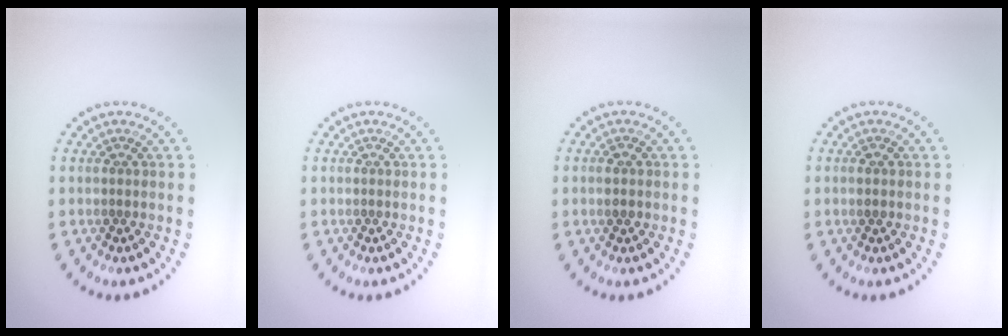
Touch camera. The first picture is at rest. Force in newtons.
{"total": 0.0}
{"total": 1.4, "press": 1.4, "slide": 0.1}
{"total": 1.1, "press": 1.1, "slide": 0.1}